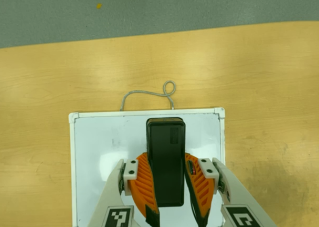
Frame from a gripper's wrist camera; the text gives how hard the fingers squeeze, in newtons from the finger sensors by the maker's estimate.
{"total": 10.9, "left": 9.1, "right": 12.8}